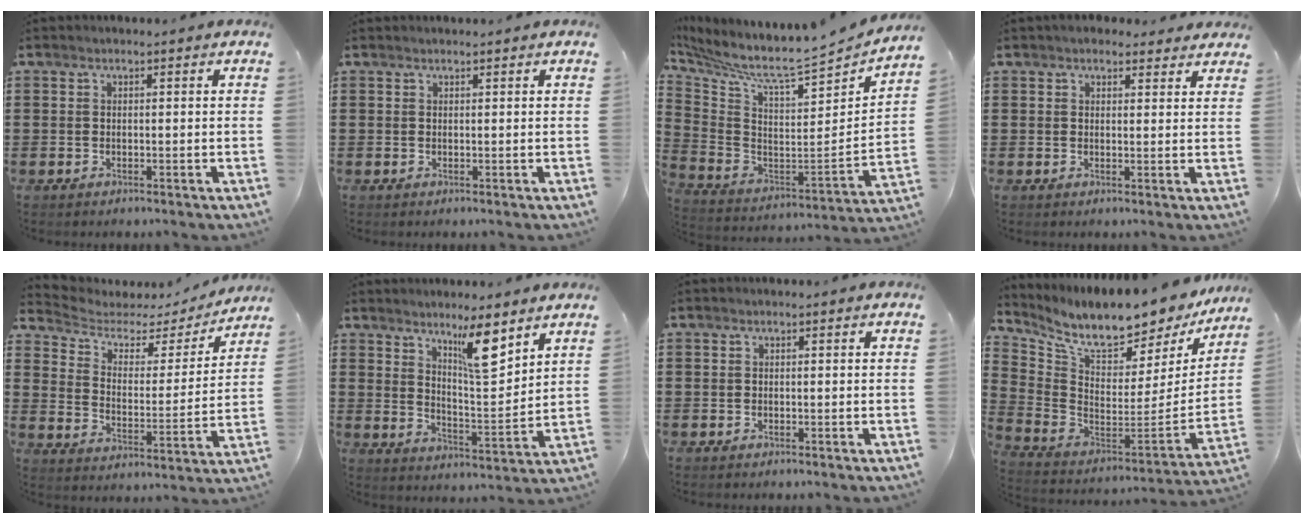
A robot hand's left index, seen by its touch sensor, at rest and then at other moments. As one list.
[{"total": 0.6, "force": [0.6, 0.1, 0.1], "torque": [-0.003, -0.001, 0.011]}, {"total": 6.1, "force": [5.1, 0.2, 3.2], "torque": [-0.090, -0.062, 0.075]}, {"total": 2.8, "force": [2.5, 1.1, 0.5], "torque": [-0.009, -0.003, 0.046]}, {"total": 3.9, "force": [2.9, 2.2, 1.3], "torque": [-0.049, -0.016, 0.040]}, {"total": 8.8, "force": [6.6, 1.7, 5.6], "torque": [-0.094, -0.029, 0.109]}, {"total": 0.0}, {"total": 9.6, "force": [8.5, 1.5, 4.2], "torque": [-0.109, -0.082, 0.140]}]